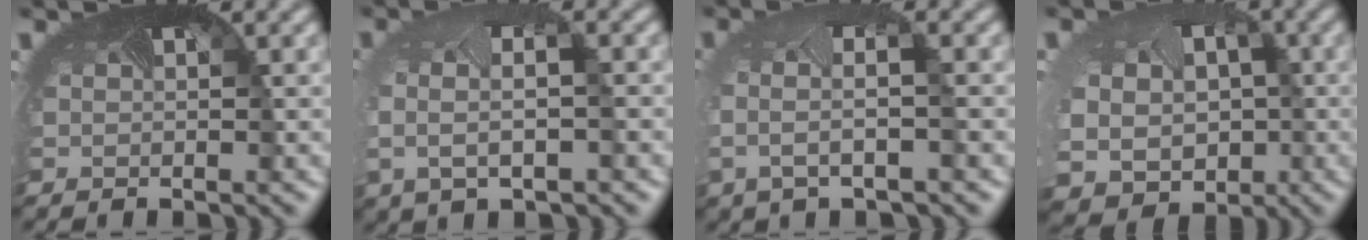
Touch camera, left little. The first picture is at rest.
{"total": 3.7, "force": [-0.4, 1.8, 3.1], "torque": [-0.066, -0.004, 0.001]}
{"total": 2.5, "force": [-0.6, 0.5, 2.4], "torque": [-0.060, -0.006, -0.012]}
{"total": 12.0, "force": [-1.3, 10.4, 5.8], "torque": [-0.122, -0.037, -0.029]}